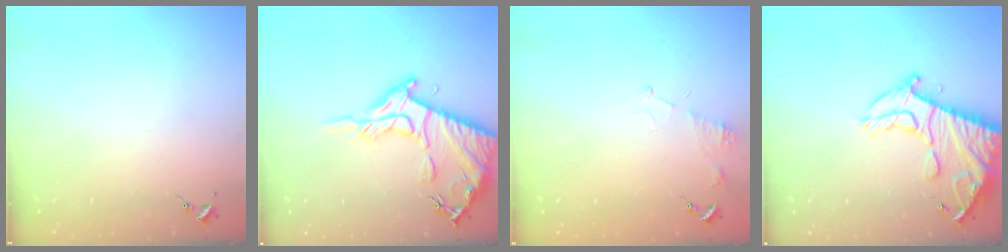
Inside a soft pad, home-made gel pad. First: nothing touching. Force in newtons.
{"total": 16.5, "press": 16.5, "slide": 1.1}
{"total": 6.4, "press": 6.4, "slide": 0.5}
{"total": 16.7, "press": 16.6, "slide": 1.4}